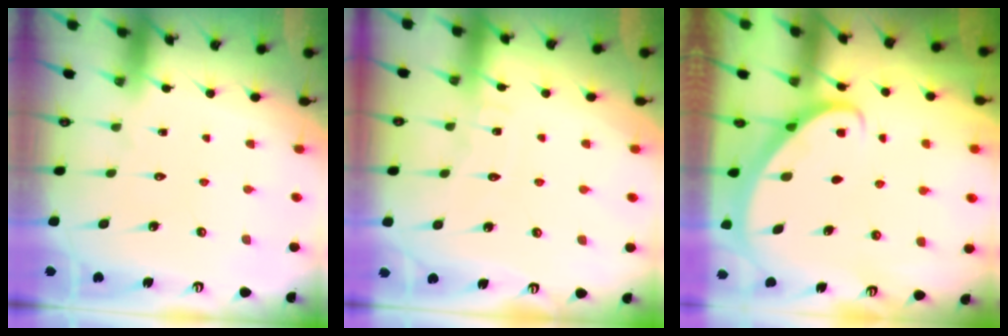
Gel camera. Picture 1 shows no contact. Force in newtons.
{"total": 4.7, "press": 4.7, "slide": 0.3}
{"total": 2.7, "press": 2.7, "slide": 0.2}